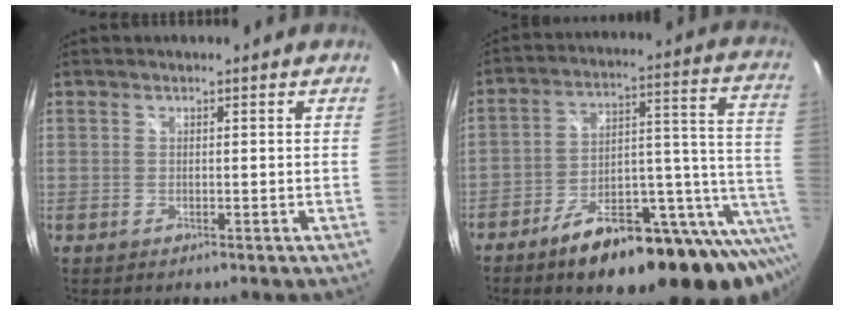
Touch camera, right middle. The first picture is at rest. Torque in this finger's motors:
{"motor_torque": [1.08, -1.05, 0.47, 0.16]}